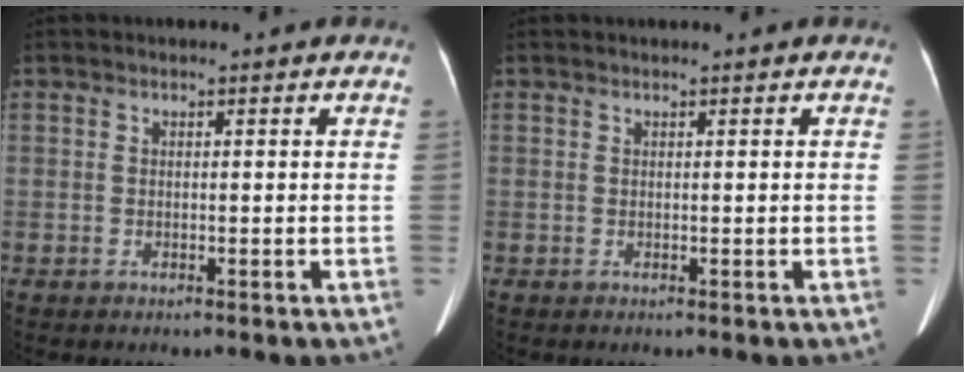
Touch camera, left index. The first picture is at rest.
{"total": 0.5, "force": [0.4, -0.1, 0.2], "torque": [-0.001, 0.009, 0.013]}